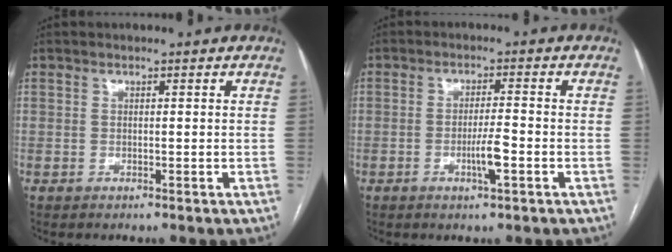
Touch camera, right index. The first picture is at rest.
{"total": 4.1, "force": [-1.5, 0.1, 3.8], "torque": [-0.069, -0.004, -0.026]}